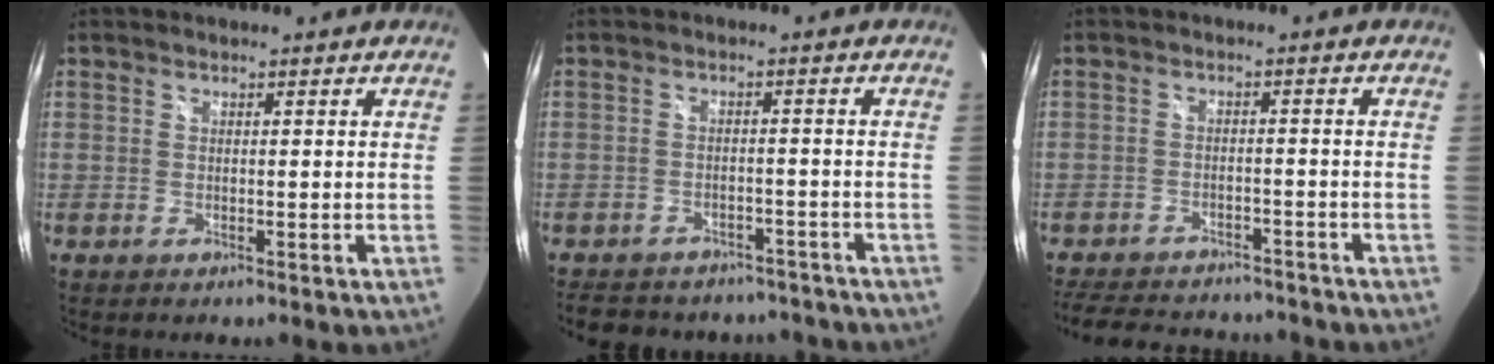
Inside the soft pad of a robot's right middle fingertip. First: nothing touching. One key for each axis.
{"total": 15.3, "fx": -12.7, "fy": 6.7, "fz": 5.2, "tx": -0.115, "ty": 0.012, "tz": -0.159}
{"total": 14.8, "fx": -12.5, "fy": 5.8, "fz": 5.4, "tx": -0.128, "ty": 0.014, "tz": -0.175}